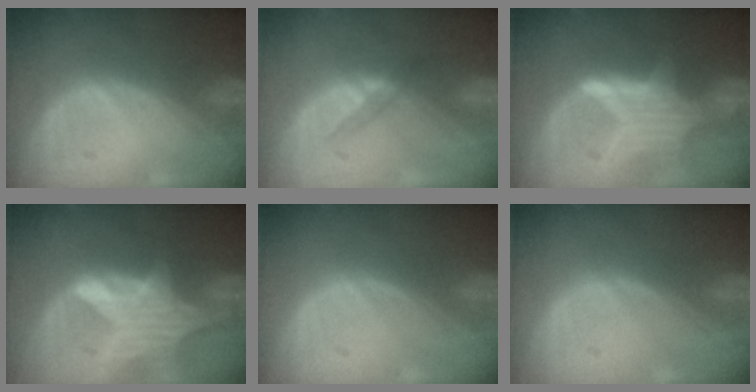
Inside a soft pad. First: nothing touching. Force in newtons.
{"total": 1.9, "press": 1.7, "slide": 1.0}
{"total": 6.5, "press": 6.4, "slide": 1.0}
{"total": 8.1, "press": 7.3, "slide": 3.6}
{"total": 0.0}
{"total": 0.0}